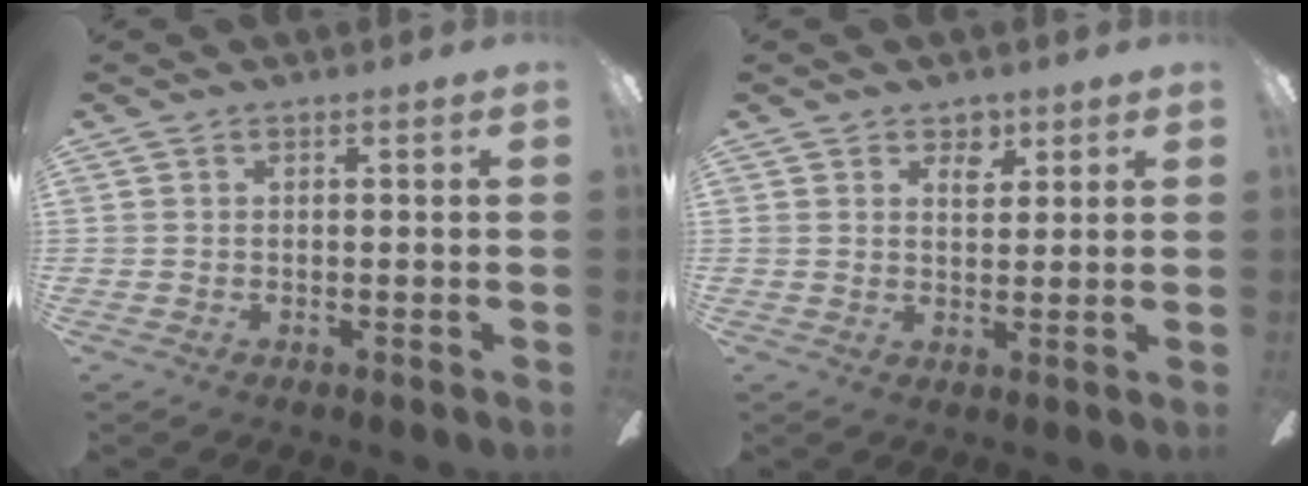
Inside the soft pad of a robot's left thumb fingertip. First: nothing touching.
{"total": 4.2, "force": [2.9, 2.5, 1.7], "torque": [-0.003, -0.012, 0.047]}